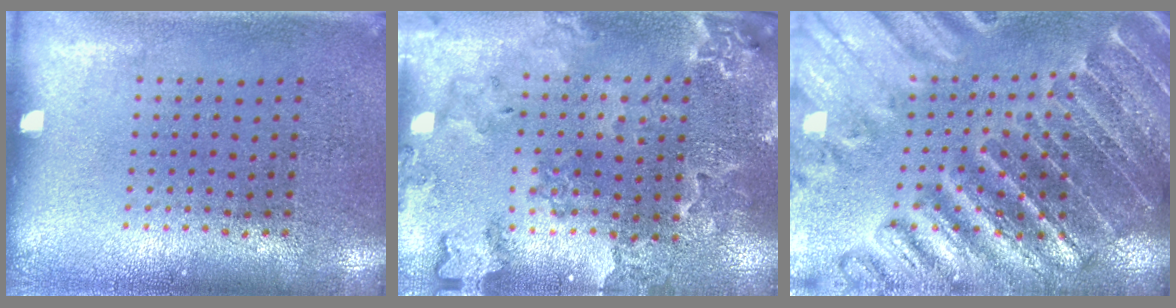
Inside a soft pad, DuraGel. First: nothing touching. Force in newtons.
{"total": 1.8, "press": 1.8, "slide": 0.2}
{"total": 3.1, "press": 3.1, "slide": 0.4}